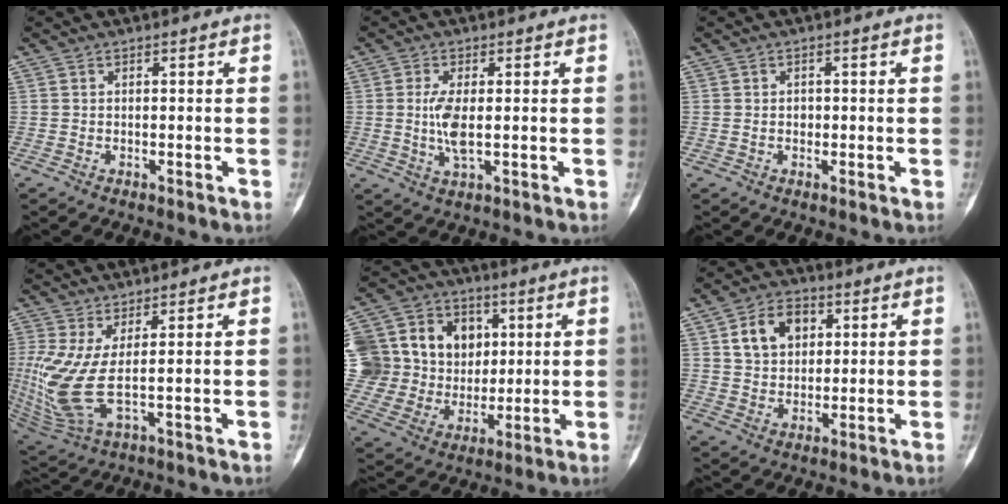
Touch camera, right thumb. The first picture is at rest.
{"total": 5.2, "force": [0.2, 1.7, 4.9], "torque": [-0.109, -0.009, 0.004]}
{"total": 1.1, "force": [0.0, 1.0, 0.3], "torque": [0.003, 0.005, -0.001]}
{"total": 9.5, "force": [1.3, 2.2, 9.1], "torque": [-0.247, -0.018, 0.032]}
{"total": 23.6, "force": [5.1, 20.2, 11.2], "torque": [-0.199, 0.039, 0.113]}
{"total": 9.2, "force": [3.1, 6.8, 5.5], "torque": [-0.062, -0.006, 0.053]}